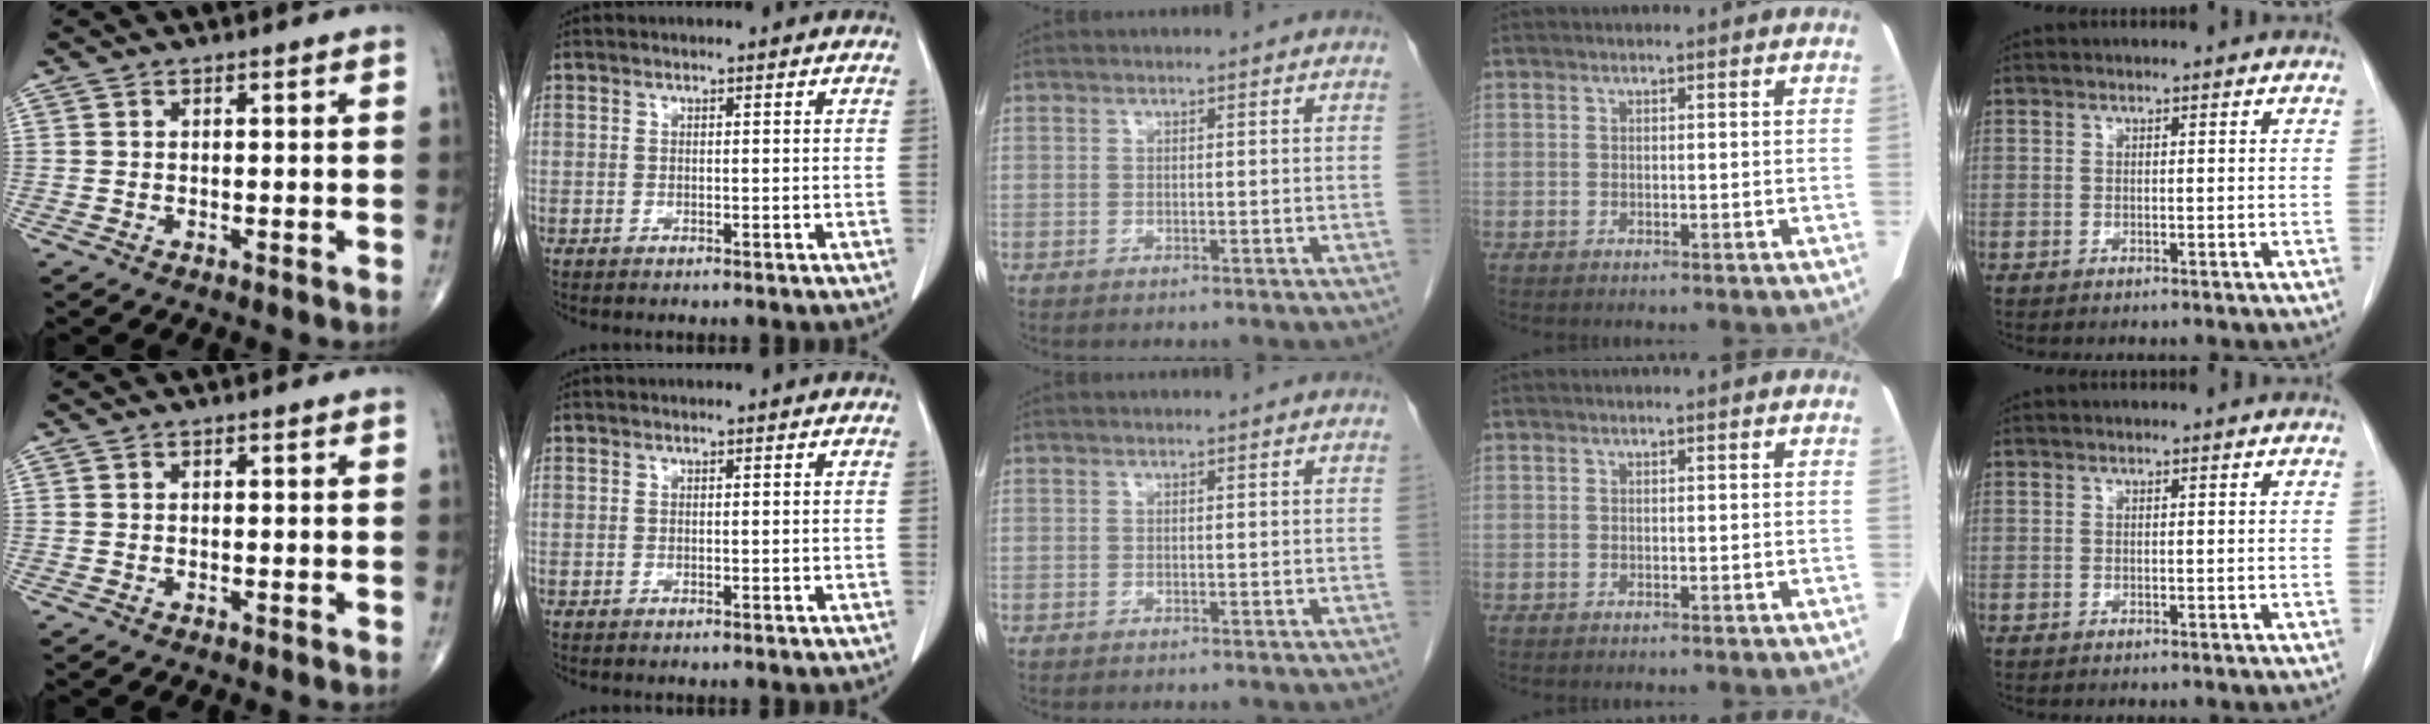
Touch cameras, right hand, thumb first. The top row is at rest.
{}